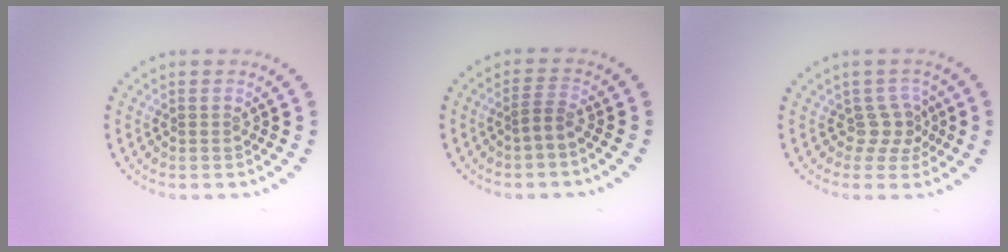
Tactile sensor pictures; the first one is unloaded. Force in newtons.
{"total": 1.5, "press": 1.0, "slide": 1.1}
{"total": 2.1, "press": 1.5, "slide": 1.5}